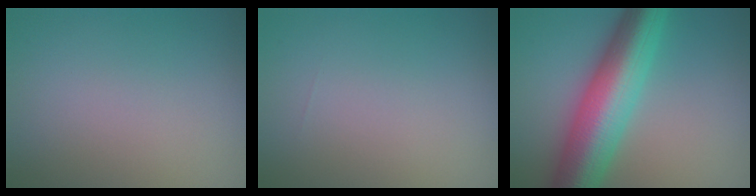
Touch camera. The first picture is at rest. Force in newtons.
{"total": 0.0}
{"total": 10.3, "press": 10.3, "slide": 0.2}